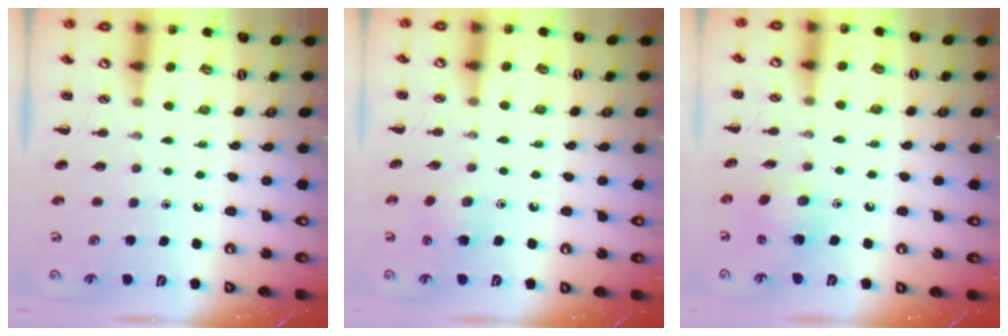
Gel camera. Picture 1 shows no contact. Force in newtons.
{"total": 6.3, "press": 6.1, "slide": 1.7}
{"total": 5.6, "press": 5.6, "slide": 0.7}